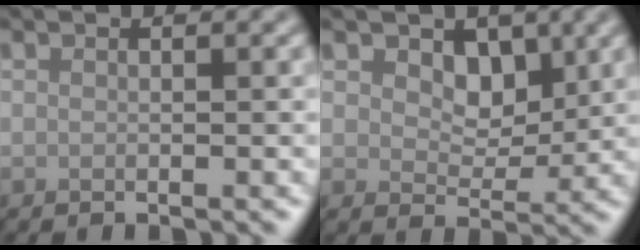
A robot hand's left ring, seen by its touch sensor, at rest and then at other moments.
{"total": 3.7, "force": [1.6, 2.5, 2.1], "torque": [-0.043, -0.009, 0.017]}